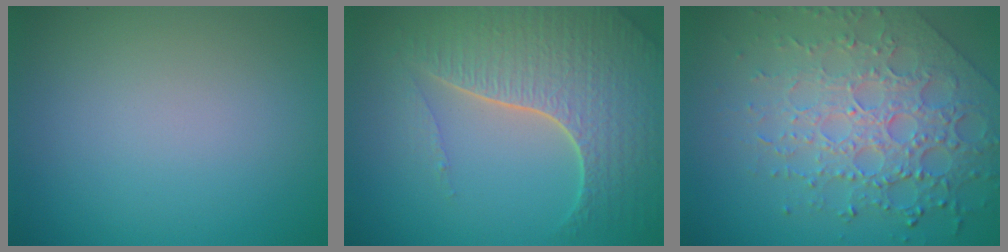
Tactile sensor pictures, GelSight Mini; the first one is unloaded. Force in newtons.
{"total": 7.0, "press": 5.1, "slide": 4.8}
{"total": 7.8, "press": 5.6, "slide": 5.5}